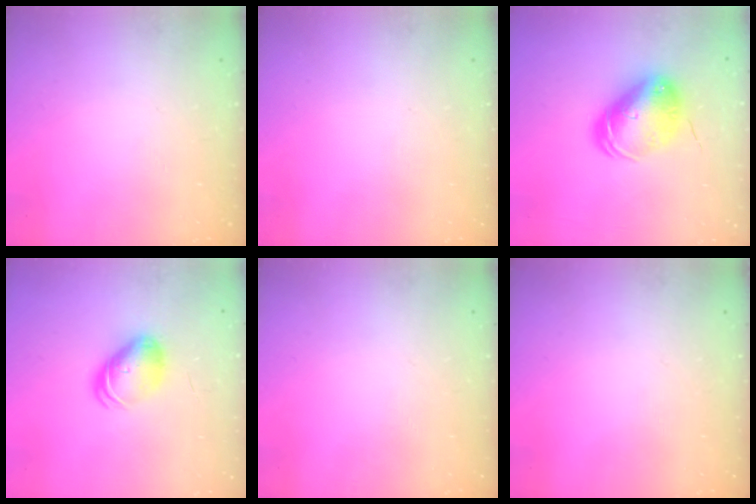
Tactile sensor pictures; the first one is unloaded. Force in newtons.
{"total": 0.0}
{"total": 10.1, "press": 9.9, "slide": 2.0}
{"total": 9.3, "press": 9.3, "slide": 1.1}
{"total": 0.0}
{"total": 0.0}